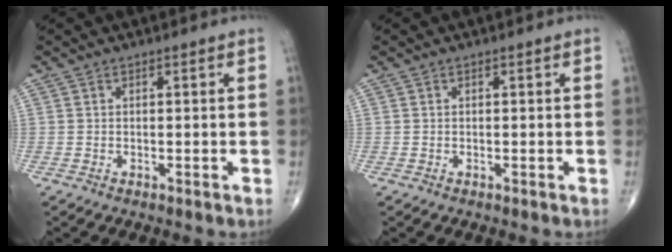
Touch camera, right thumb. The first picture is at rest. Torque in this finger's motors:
{"motor_torque": [0.00, 0.00, 0.01, 0.01, 0.00]}